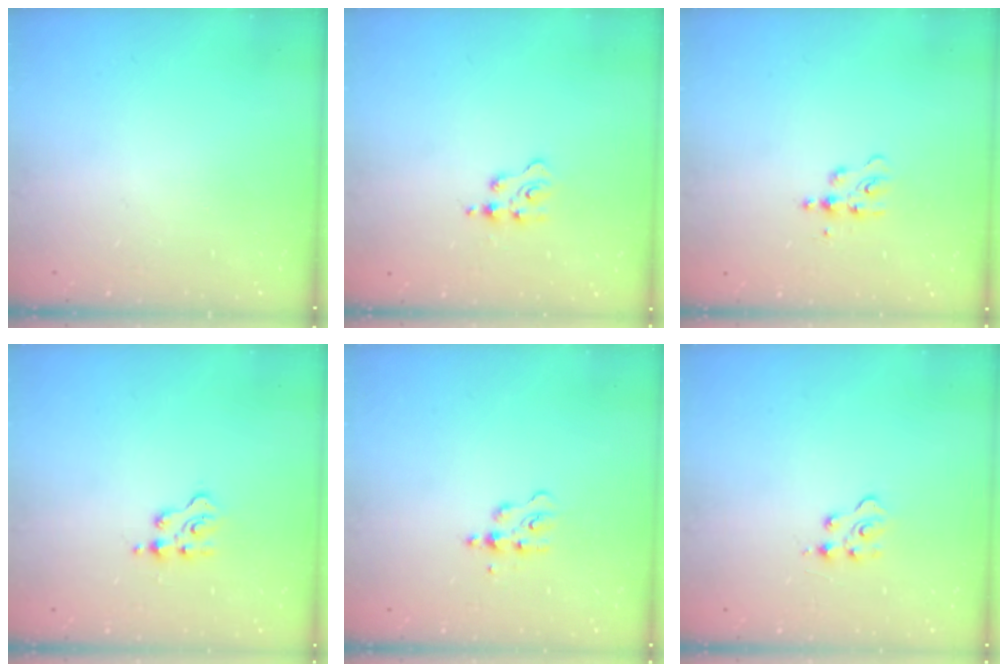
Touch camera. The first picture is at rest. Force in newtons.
{"total": 2.3, "press": 2.3, "slide": 0.3}
{"total": 6.1, "press": 6.1, "slide": 0.8}
{"total": 2.9, "press": 2.9, "slide": 0.5}
{"total": 5.9, "press": 5.9, "slide": 0.6}
{"total": 3.2, "press": 3.2, "slide": 0.5}